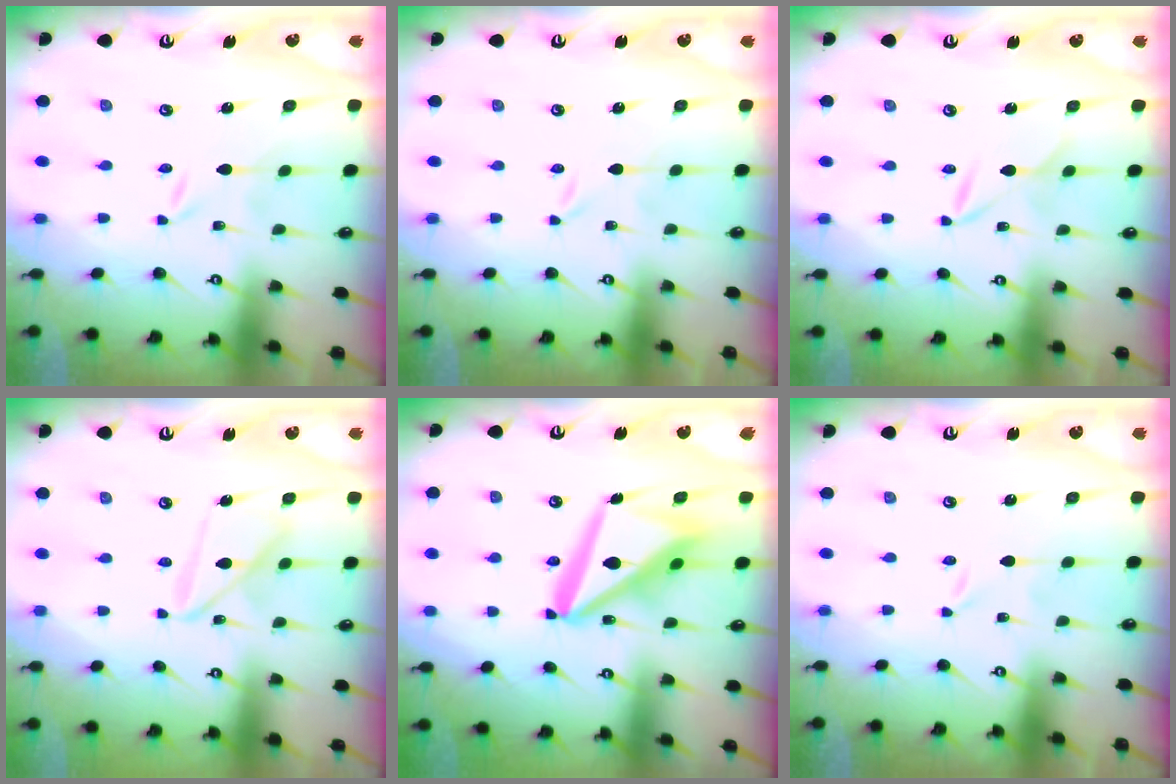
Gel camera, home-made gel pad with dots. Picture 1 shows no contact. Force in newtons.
{"total": 0.0}
{"total": 3.1, "press": 3.1, "slide": 0.3}
{"total": 12.1, "press": 12.1, "slide": 1.2}
{"total": 16.7, "press": 16.6, "slide": 2.1}
{"total": 0.0}